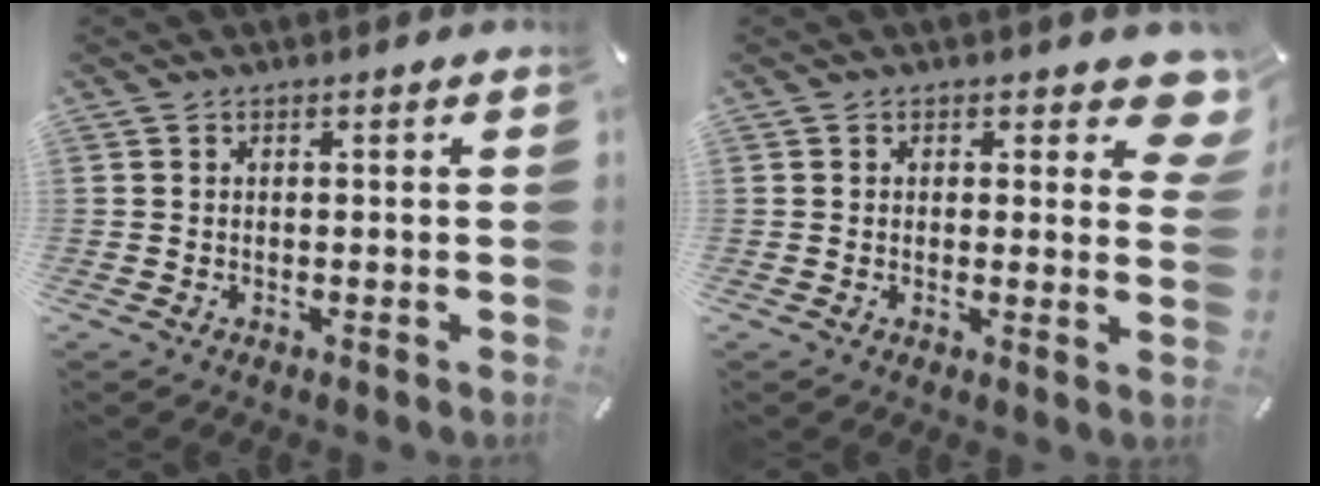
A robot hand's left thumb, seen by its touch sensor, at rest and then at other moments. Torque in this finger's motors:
{"motor_torque": [0.35, -0.29, 0.20, 0.05, 0.01]}